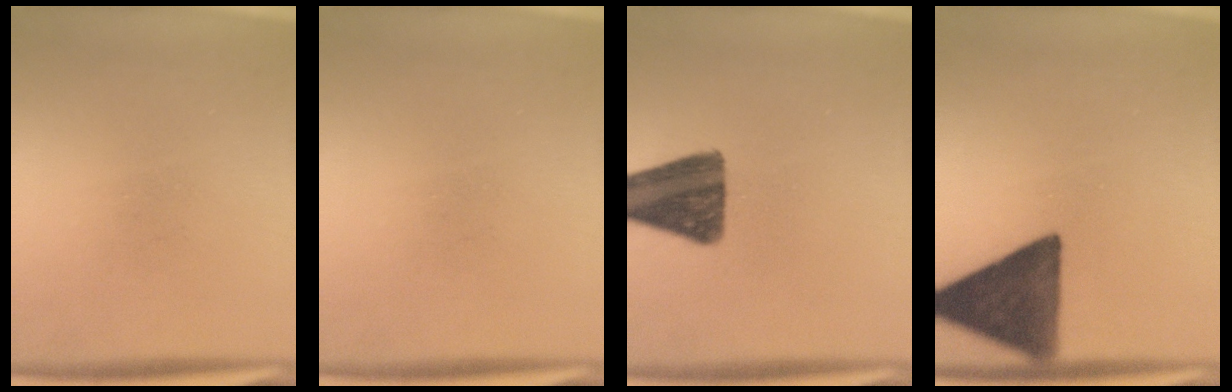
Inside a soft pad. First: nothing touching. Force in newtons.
{"total": 0.0}
{"total": 13.2}
{"total": 14.7}